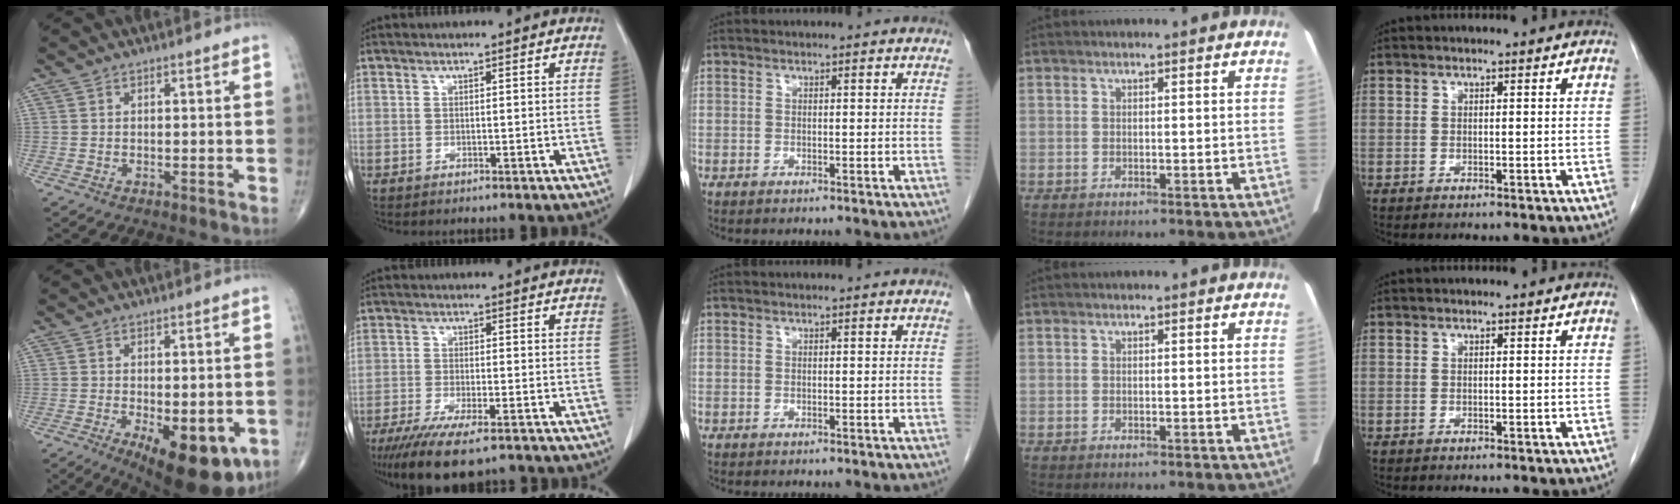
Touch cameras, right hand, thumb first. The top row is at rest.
{"thumb": {"total": 15.0, "force": [-5.8, 6.6, 12.2], "torque": [-0.141, -0.011, -0.068]}, "index": {"total": 11.2, "force": [-8.3, 2.3, 7.2], "torque": [-0.111, -0.022, -0.129]}}